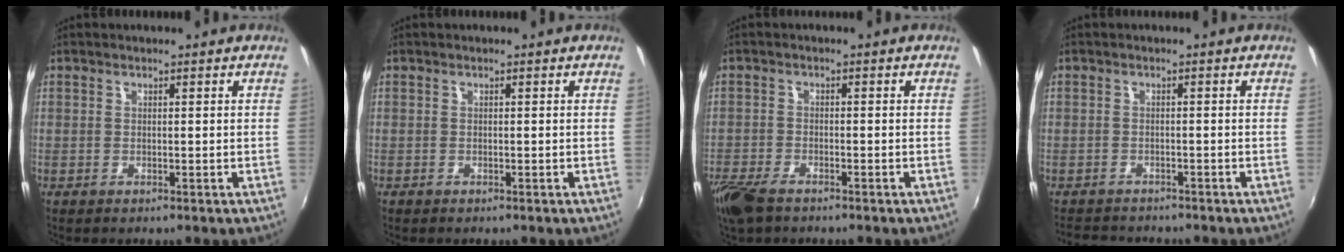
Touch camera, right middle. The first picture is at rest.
{"total": 0.0}
{"total": 7.2, "force": [-5.4, 2.5, 4.0], "torque": [-0.109, -0.026, -0.108]}
{"total": 5.0, "force": [-4.6, 1.9, 0.9], "torque": [-0.033, 0.002, -0.075]}